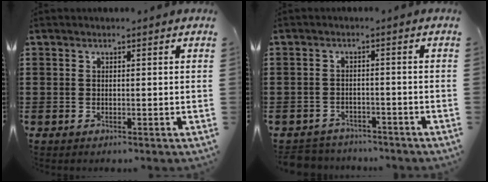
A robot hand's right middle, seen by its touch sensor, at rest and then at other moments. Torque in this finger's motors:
{"motor_torque": [-0.16, -0.08, 0.00, 0.00]}